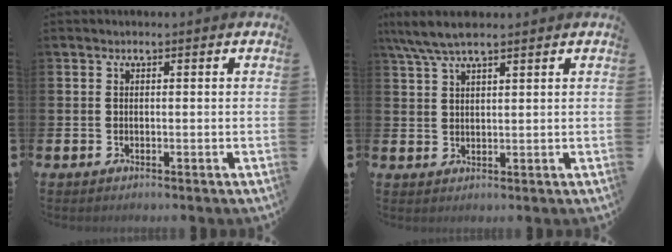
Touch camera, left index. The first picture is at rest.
{"total": 5.8, "force": [4.7, 1.3, 3.2], "torque": [-0.068, -0.011, 0.084]}